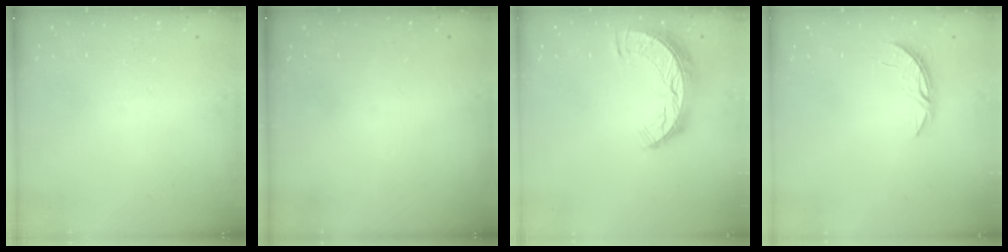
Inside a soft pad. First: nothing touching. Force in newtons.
{"total": 0.0}
{"total": 9.6, "press": 9.6, "slide": 0.8}
{"total": 3.7, "press": 3.7, "slide": 0.3}